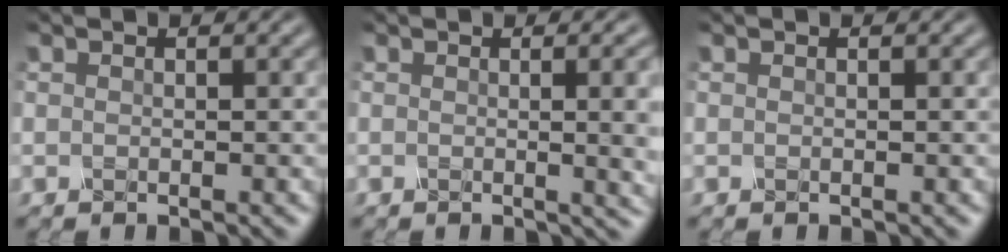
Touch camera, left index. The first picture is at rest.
{"total": 7.0, "force": [0.3, 3.0, 6.3], "torque": [-0.030, 0.009, 0.003]}
{"total": 0.0}